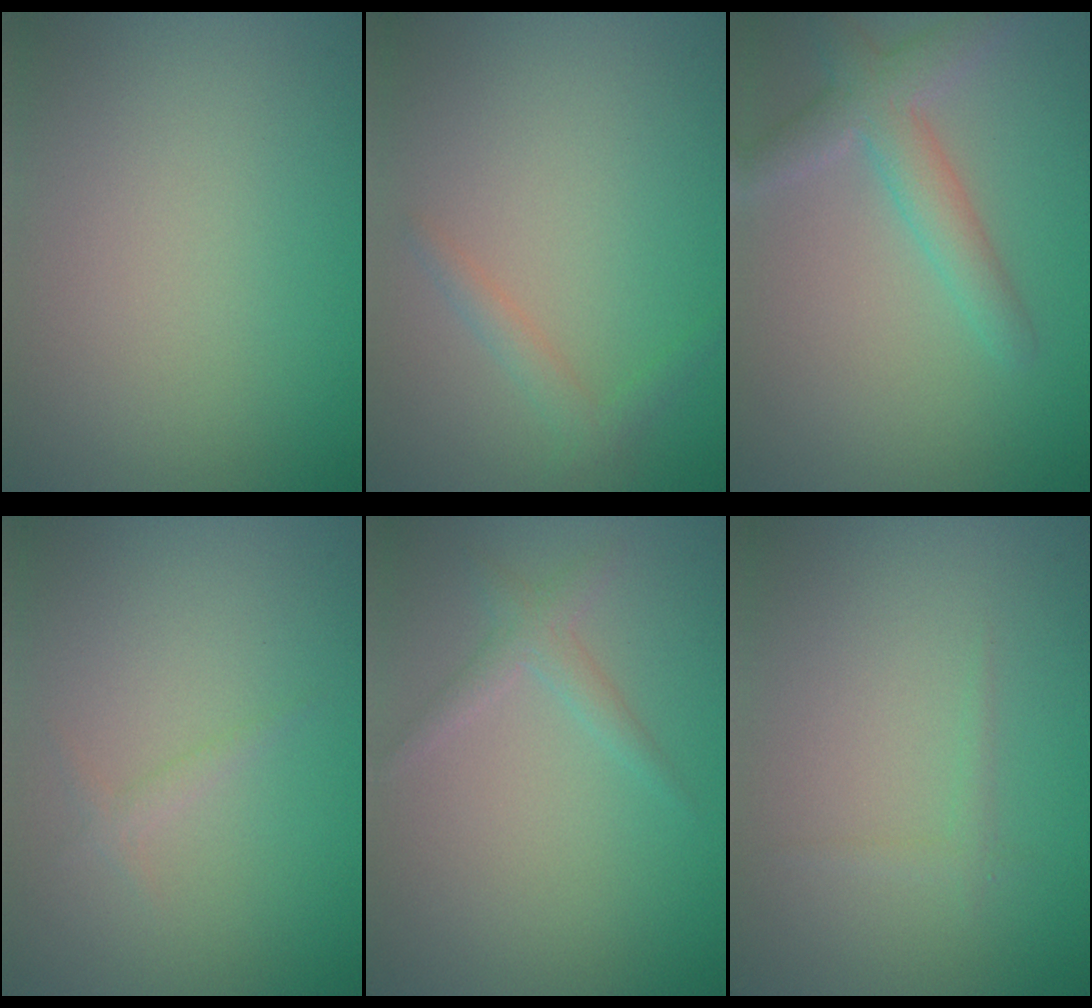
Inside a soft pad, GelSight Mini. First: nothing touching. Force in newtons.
{"total": 1.5, "press": 1.5, "slide": 0.1}
{"total": 3.7, "press": 3.7, "slide": 0.3}
{"total": 0.8, "press": 0.8, "slide": 0.1}
{"total": 1.6, "press": 1.6, "slide": 0.1}
{"total": 0.9, "press": 0.8, "slide": 0.1}